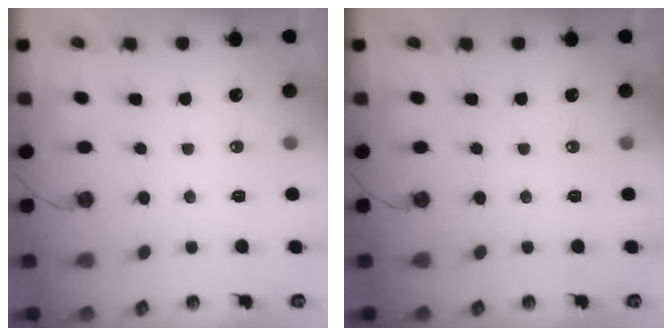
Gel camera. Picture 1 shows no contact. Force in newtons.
{"total": 0.0}